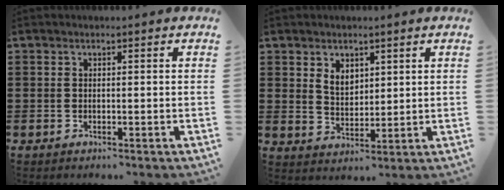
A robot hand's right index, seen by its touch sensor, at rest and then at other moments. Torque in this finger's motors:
{"motor_torque": [0.05, 0.05, 0.19, 0.08]}